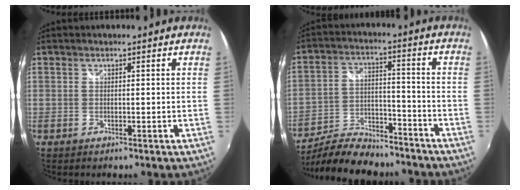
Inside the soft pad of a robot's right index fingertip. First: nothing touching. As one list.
[{"total": 17.3, "force": [-14.6, 6.1, 7.2], "torque": [-0.151, -0.003, -0.229]}]